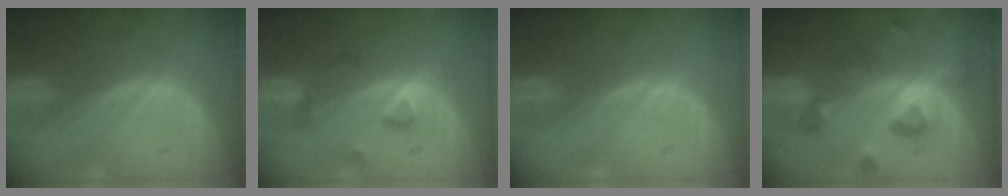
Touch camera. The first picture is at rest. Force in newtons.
{"total": 4.0, "press": 4.0, "slide": 0.4}
{"total": 0.0}
{"total": 8.3, "press": 7.8, "slide": 2.8}